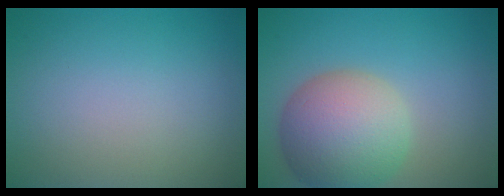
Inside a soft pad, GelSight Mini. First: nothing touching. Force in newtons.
{"total": 8.4, "press": 8.4, "slide": 0.8}